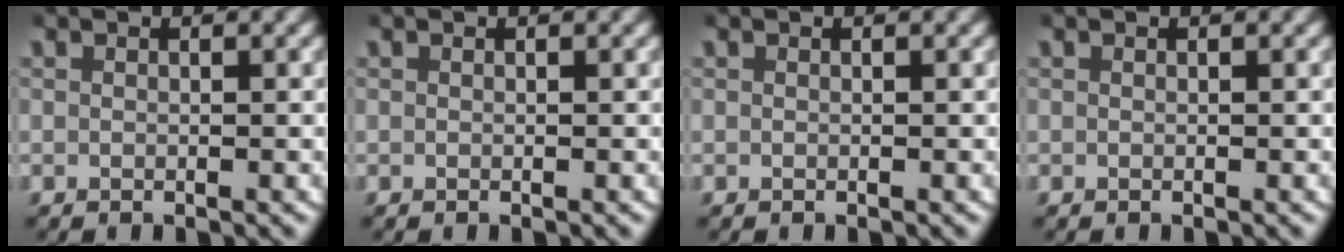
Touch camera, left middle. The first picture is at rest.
{"total": 0.0}
{"total": 0.0}
{"total": 0.0}